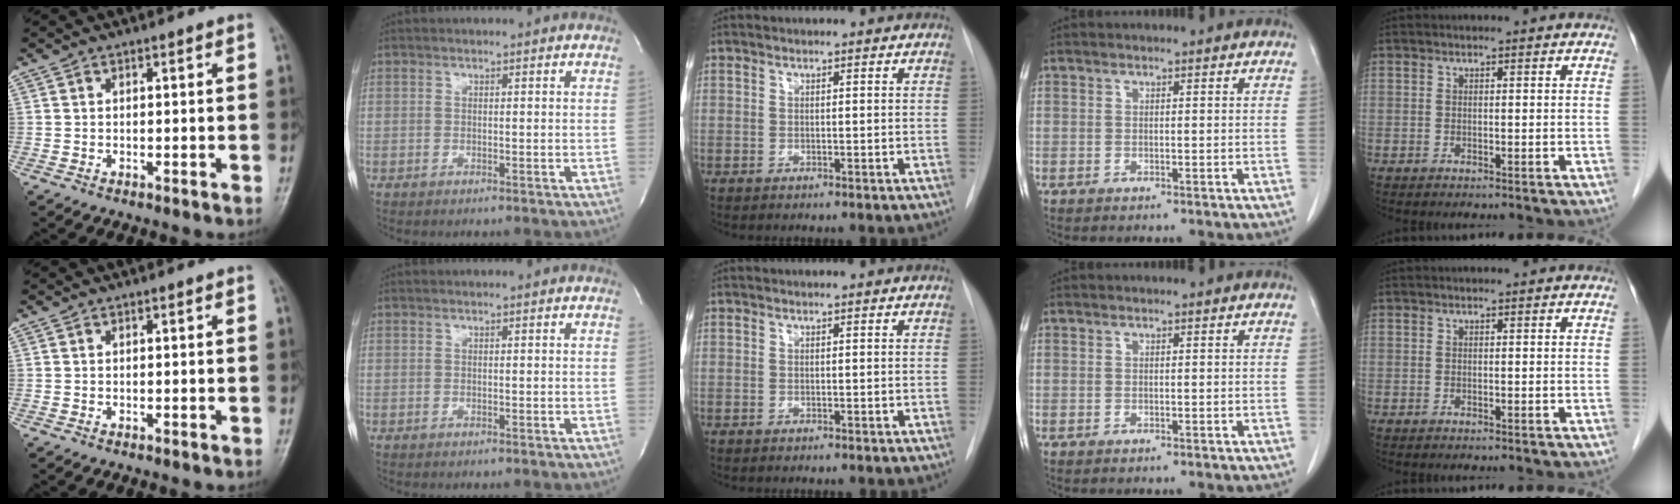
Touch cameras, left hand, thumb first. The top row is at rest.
{}